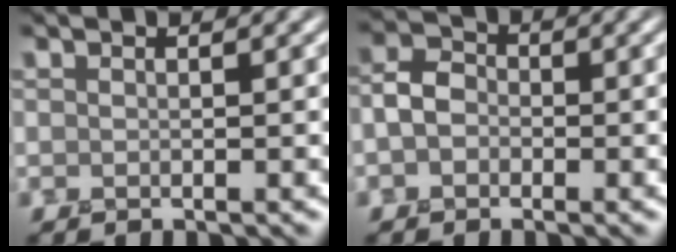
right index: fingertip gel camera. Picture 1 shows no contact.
{"total": 2.3, "force": [-0.5, 2.0, 1.2], "torque": [-0.021, 0.008, -0.018]}